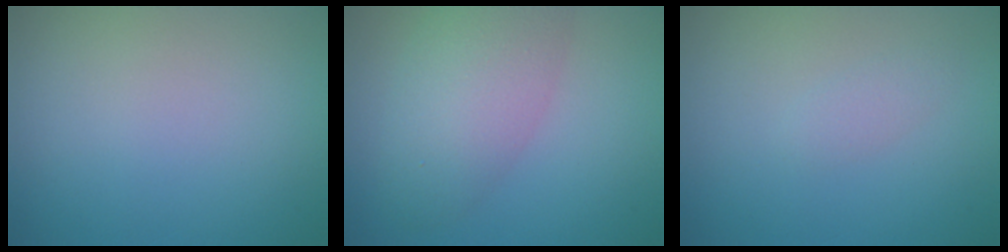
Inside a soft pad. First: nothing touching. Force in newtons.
{"total": 5.1, "press": 5.1, "slide": 0.2}
{"total": 0.9, "press": 0.9, "slide": 0.0}